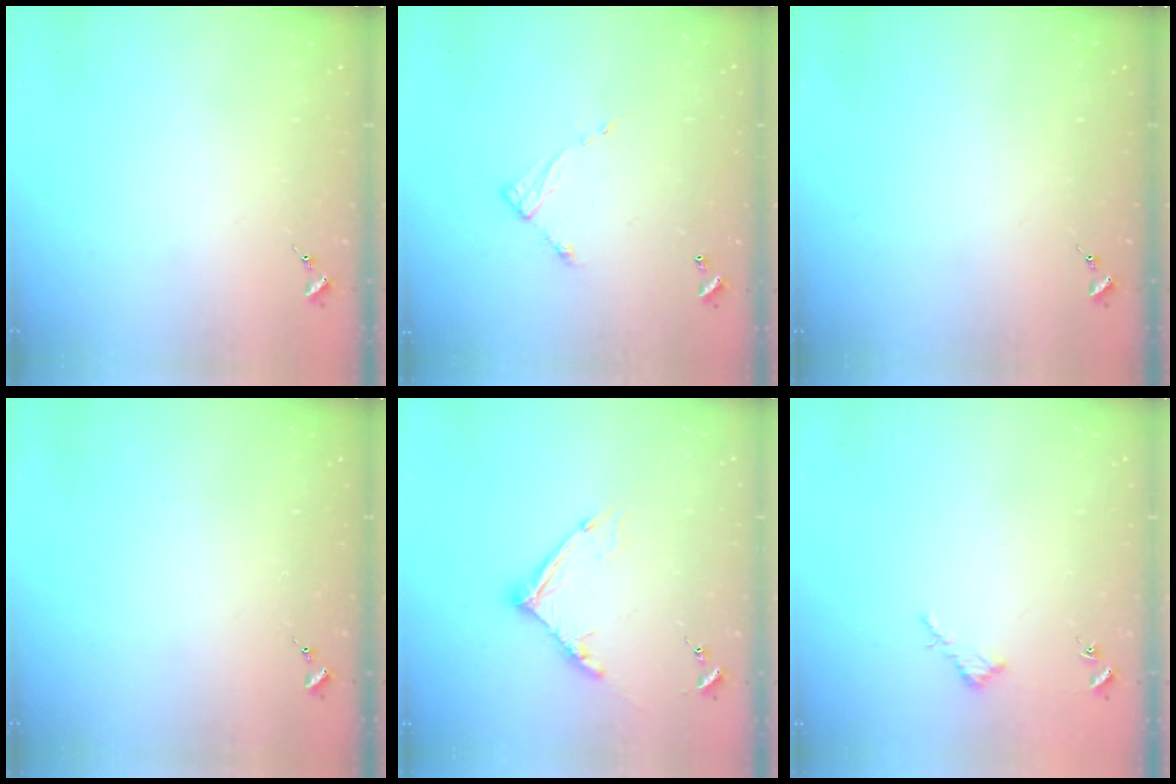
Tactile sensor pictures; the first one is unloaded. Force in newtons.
{"total": 6.0, "press": 6.0, "slide": 0.4}
{"total": 0.0}
{"total": 0.0}
{"total": 12.8, "press": 12.7, "slide": 1.2}
{"total": 2.6, "press": 2.6, "slide": 0.2}